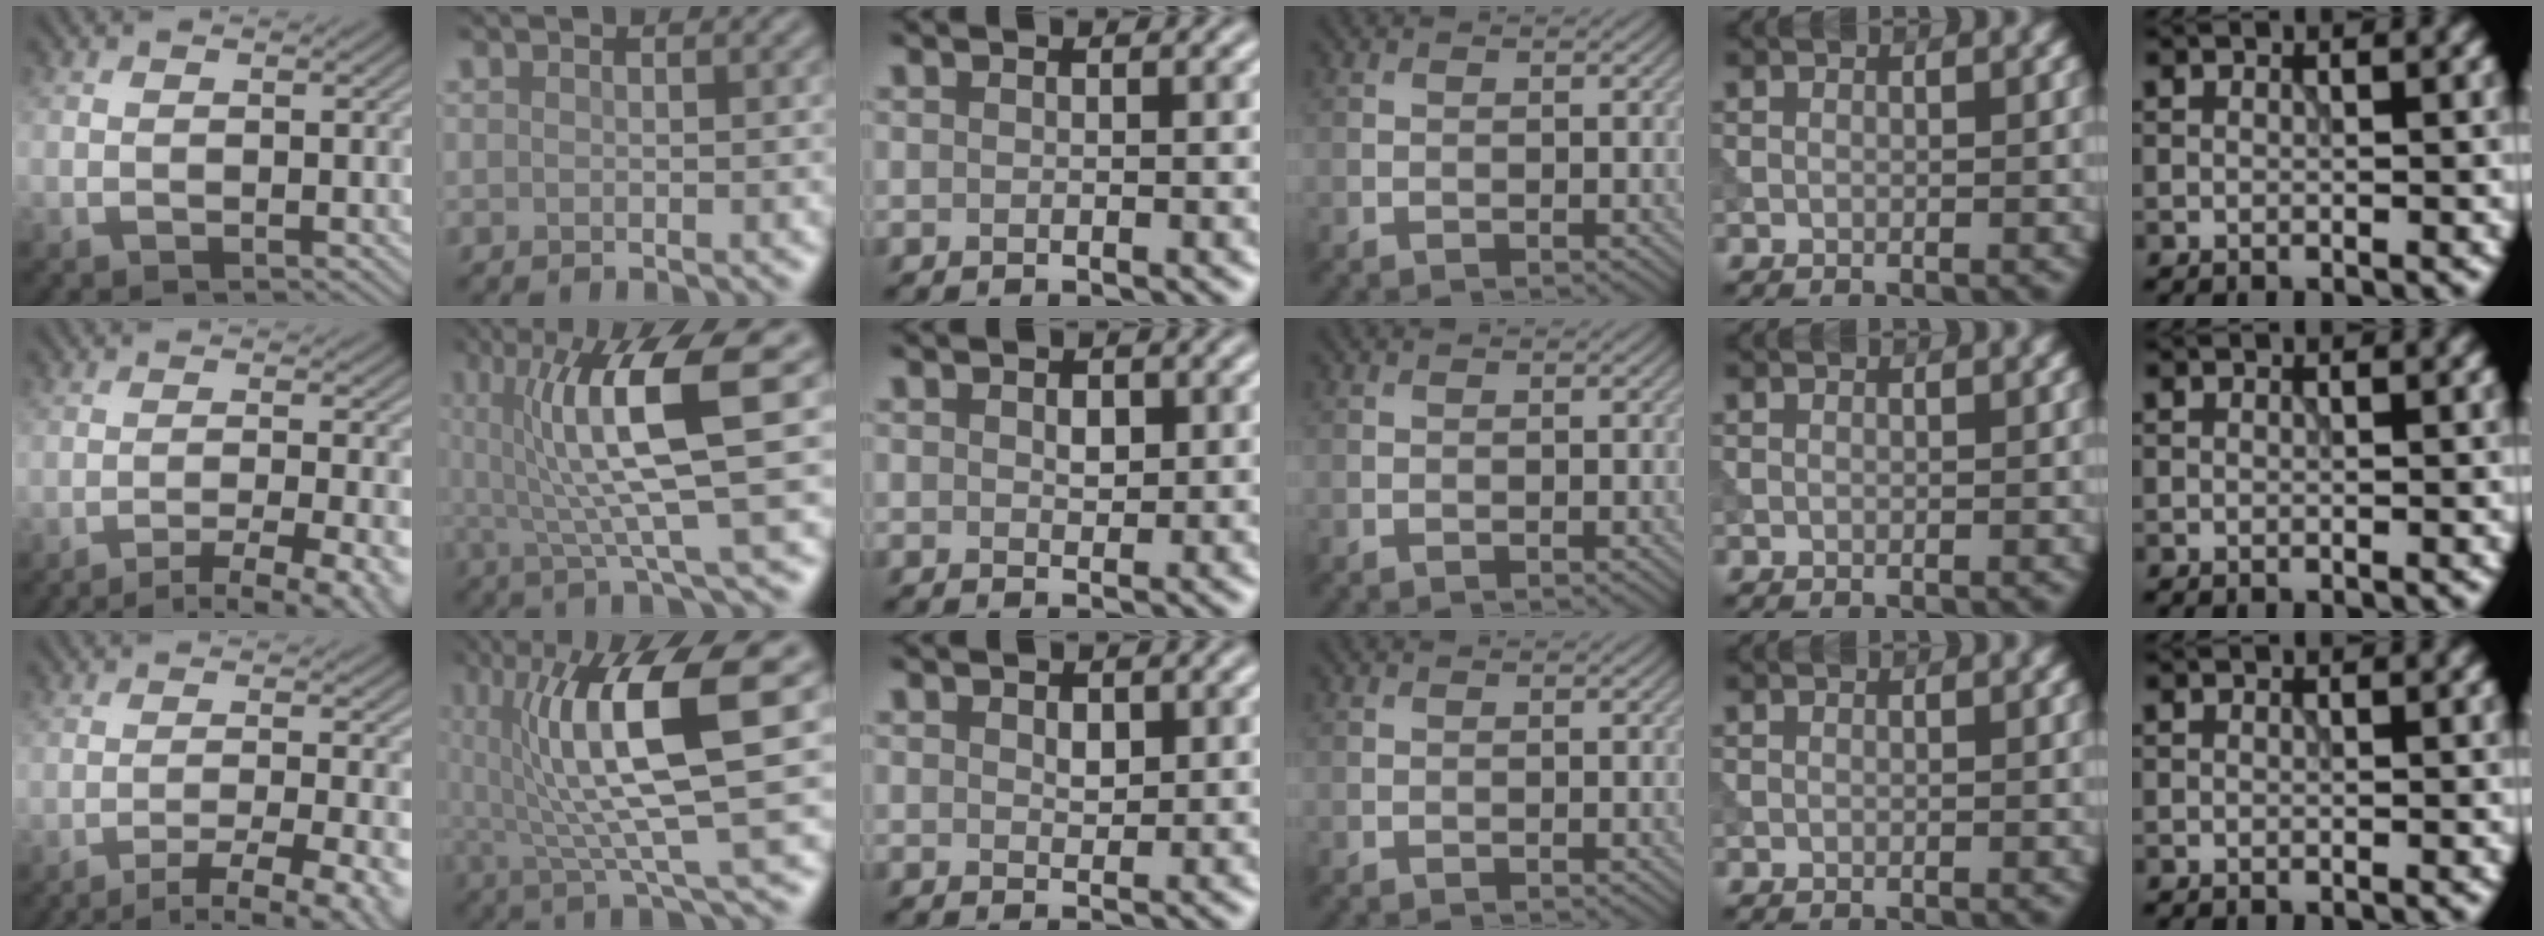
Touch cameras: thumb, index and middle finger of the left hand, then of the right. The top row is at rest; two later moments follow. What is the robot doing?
{"motion": "extract", "object": "tissue"}